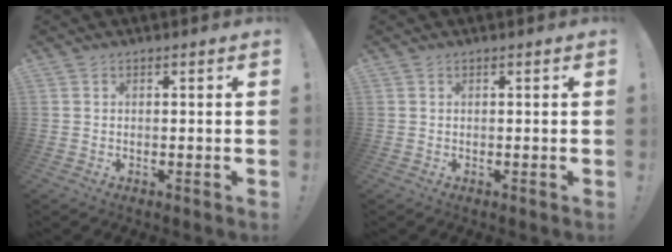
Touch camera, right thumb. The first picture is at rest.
{"total": 0.0}